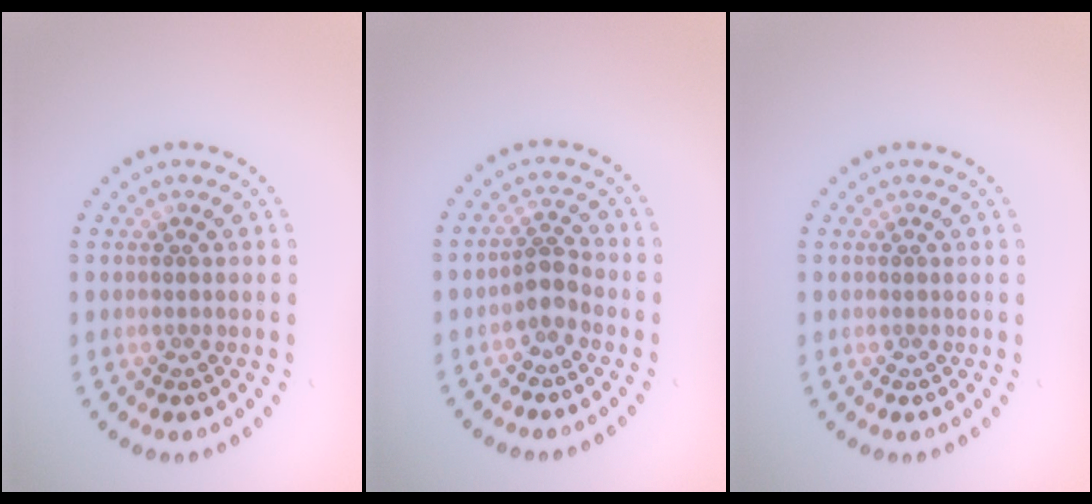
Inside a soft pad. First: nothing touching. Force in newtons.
{"total": 1.8, "press": 1.4, "slide": 1.1}
{"total": 0.0}